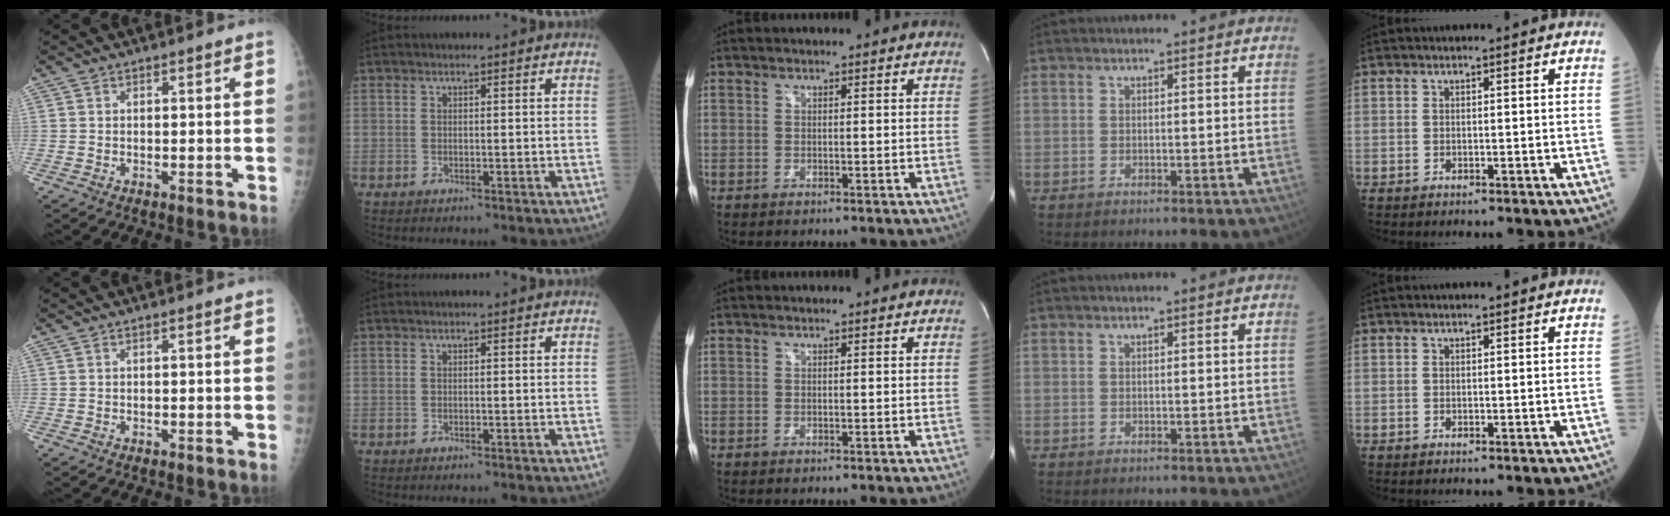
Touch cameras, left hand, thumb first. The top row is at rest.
{}